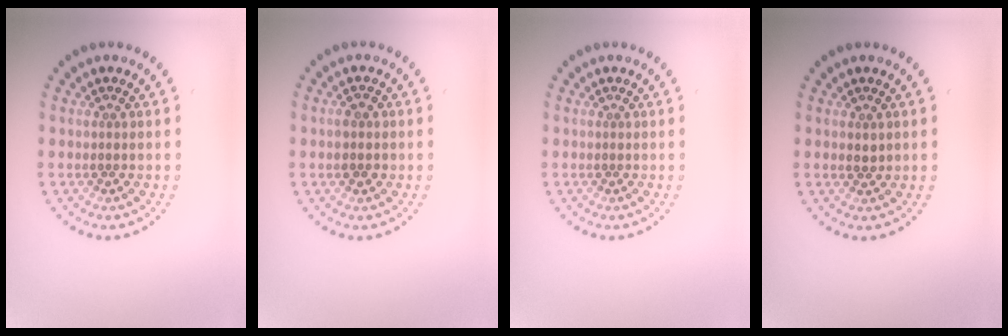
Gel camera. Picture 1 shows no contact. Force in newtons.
{"total": 1.4, "press": 1.4, "slide": 0.0}
{"total": 0.0}
{"total": 0.7, "press": 0.7, "slide": 0.1}